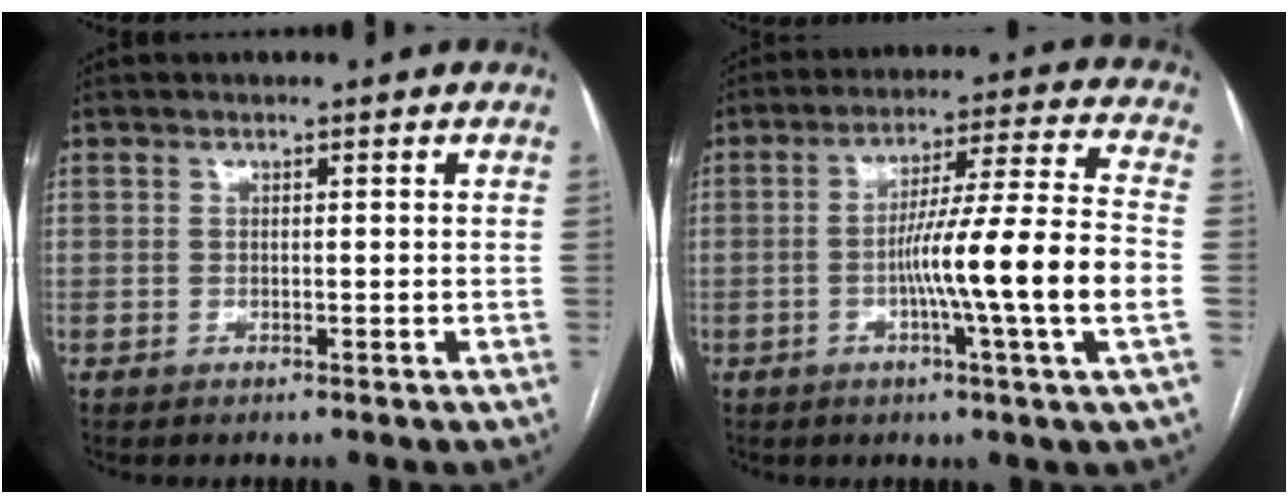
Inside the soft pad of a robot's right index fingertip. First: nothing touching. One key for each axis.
{"total": 14.6, "fx": -3.2, "fy": -1.7, "fz": 14.1, "tx": -0.230, "ty": 0.000, "tz": -0.060}